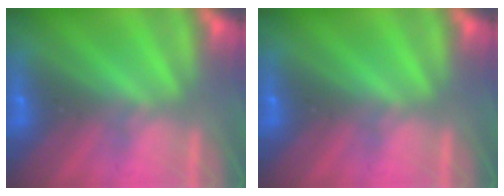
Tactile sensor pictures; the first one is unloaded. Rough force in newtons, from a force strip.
{"total": 0.0}